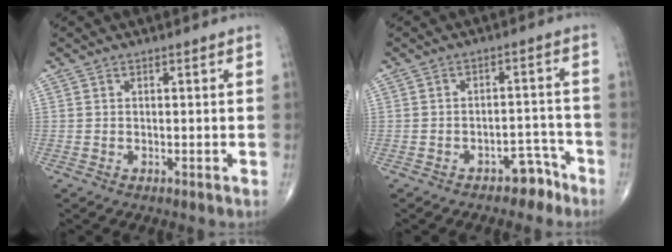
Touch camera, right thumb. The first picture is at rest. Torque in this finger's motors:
{"motor_torque": [4.11, 0.90, 0.18, -0.54, -0.01]}